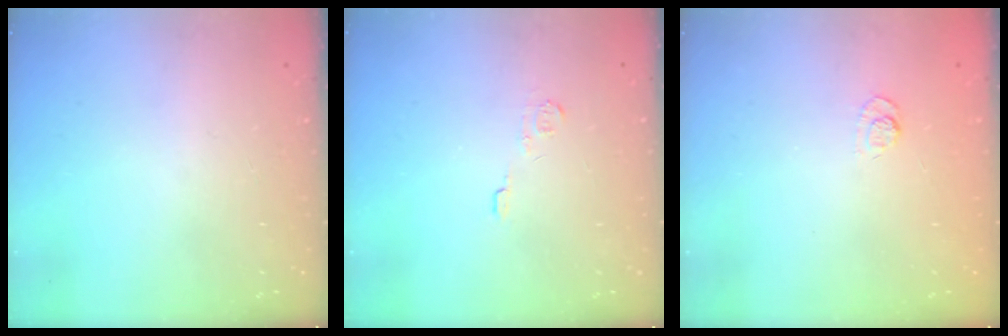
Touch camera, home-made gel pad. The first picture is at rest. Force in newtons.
{"total": 3.8, "press": 3.8, "slide": 0.5}
{"total": 3.6, "press": 3.3, "slide": 1.4}